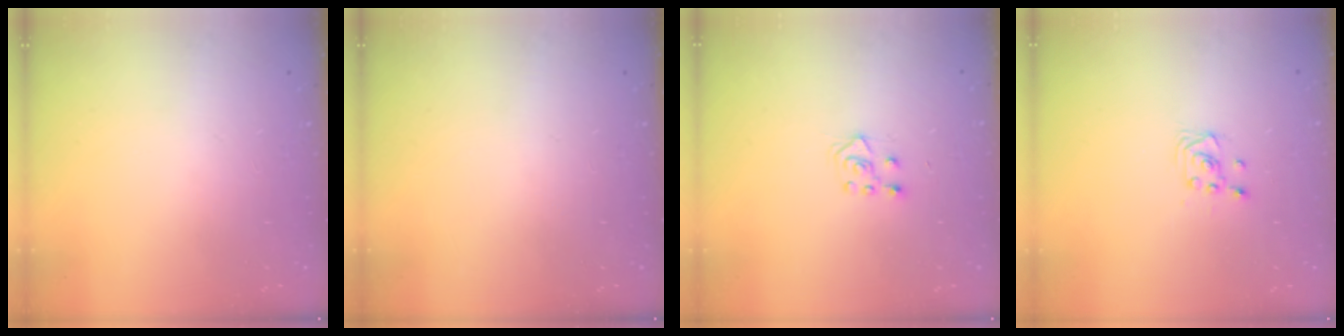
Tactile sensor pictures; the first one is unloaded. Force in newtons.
{"total": 0.0}
{"total": 4.8, "press": 4.7, "slide": 0.7}
{"total": 2.6, "press": 2.6, "slide": 0.2}